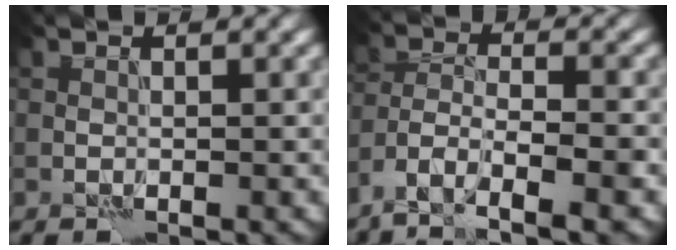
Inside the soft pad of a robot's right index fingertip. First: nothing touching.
{"total": 6.4, "force": [-4.5, 1.6, 4.2], "torque": [-0.071, -0.001, -0.087]}